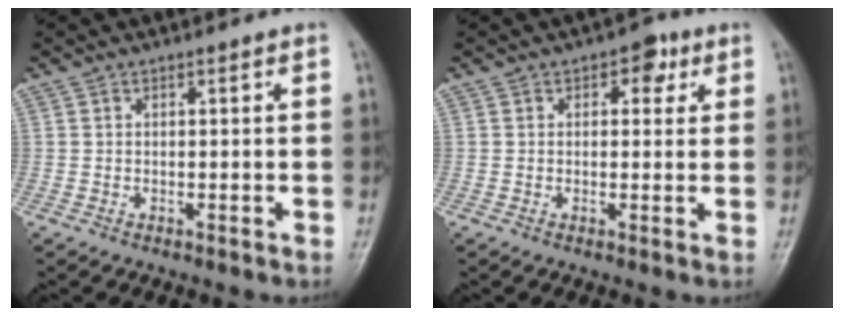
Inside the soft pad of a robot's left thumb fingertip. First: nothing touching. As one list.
[{"total": 4.2, "force": [1.8, 2.7, 2.7], "torque": [-0.009, 0.000, 0.016]}]